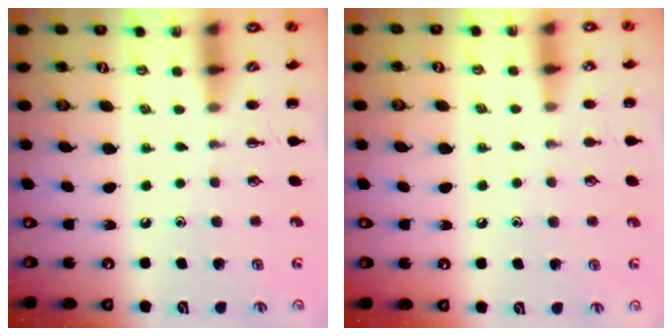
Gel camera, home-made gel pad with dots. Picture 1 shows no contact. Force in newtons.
{"total": 4.1, "press": 4.0, "slide": 0.9}